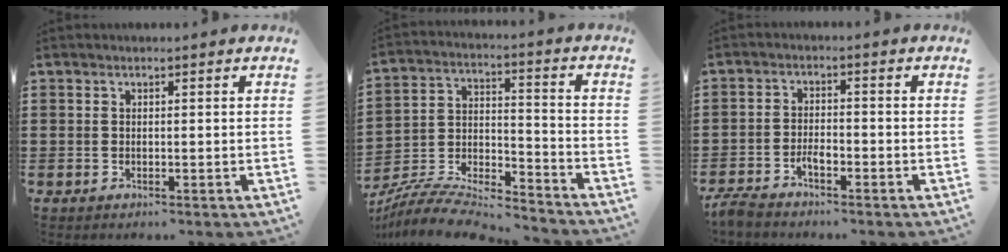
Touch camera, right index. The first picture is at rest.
{"total": 8.1, "force": [-7.6, 1.2, 2.4], "torque": [-0.051, 0.002, -0.153]}
{"total": 3.2, "force": [-2.5, 0.9, 1.7], "torque": [-0.038, 0.006, -0.051]}